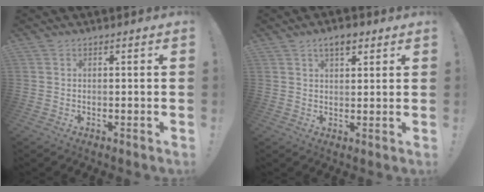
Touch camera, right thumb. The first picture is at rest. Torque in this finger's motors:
{"motor_torque": [0.09, 1.37, 0.73, 0.18, 0.01]}